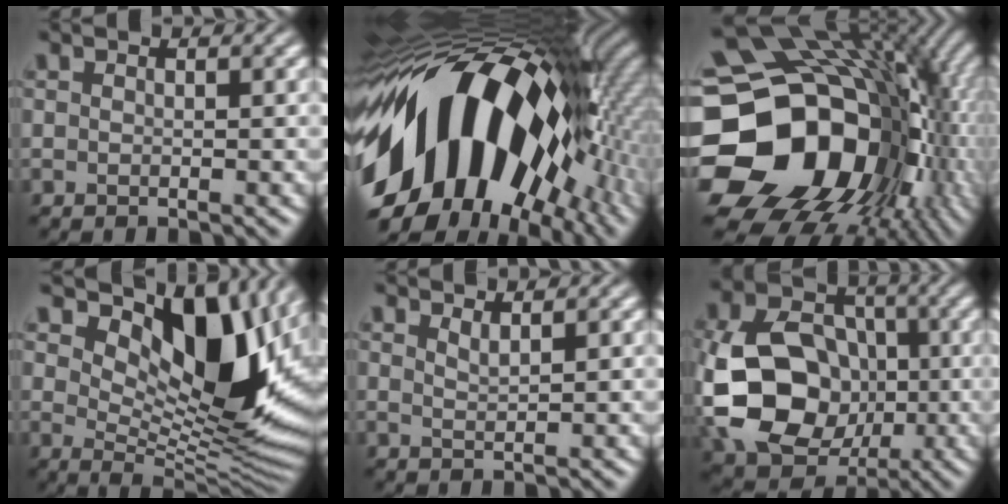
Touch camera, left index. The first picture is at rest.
{"total": 19.3, "force": [-2.2, 10.9, 15.7], "torque": [-0.273, 0.006, -0.058]}
{"total": 20.0, "force": [-2.3, 15.6, 12.3], "torque": [-0.265, -0.020, -0.020]}
{"total": 11.9, "force": [5.4, 5.3, 9.1], "torque": [-0.144, -0.003, 0.104]}
{"total": 0.8, "force": [0.7, 0.1, 0.4], "torque": [-0.002, -0.001, 0.017]}
{"total": 12.3, "force": [-2.6, 9.4, 7.4], "torque": [-0.147, -0.003, -0.043]}